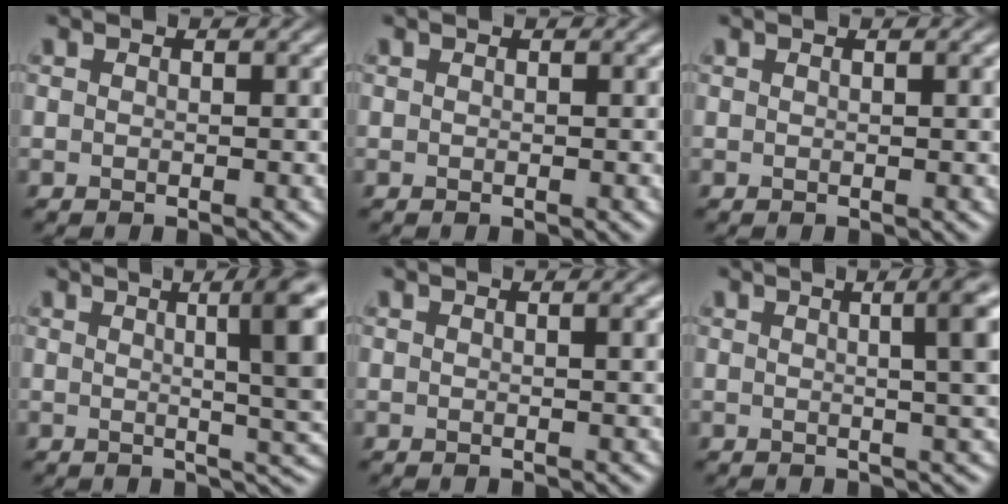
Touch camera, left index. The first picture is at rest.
{"total": 0.0}
{"total": 1.5, "force": [0.5, 0.4, 1.3], "torque": [-0.015, 0.003, 0.001]}
{"total": 9.0, "force": [2.1, 1.8, 8.6], "torque": [-0.083, 0.014, 0.030]}
{"total": 2.8, "force": [1.0, 1.0, 2.5], "torque": [-0.017, 0.007, 0.003]}
{"total": 7.3, "force": [1.9, 2.2, 6.7], "torque": [-0.035, 0.027, 0.016]}